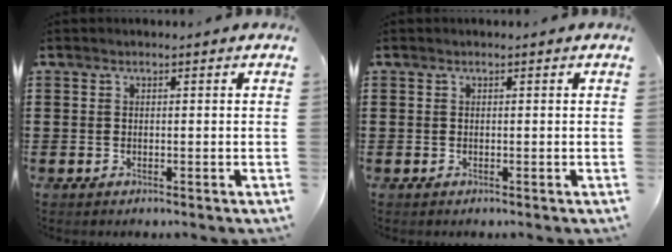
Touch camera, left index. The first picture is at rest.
{"total": 0.0}